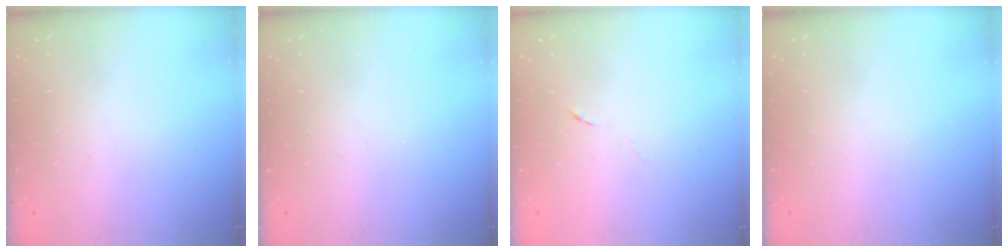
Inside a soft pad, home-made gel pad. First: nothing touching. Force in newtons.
{"total": 0.0}
{"total": 4.0, "press": 3.8, "slide": 1.2}
{"total": 0.0}